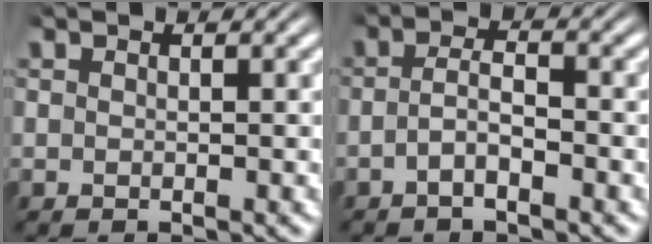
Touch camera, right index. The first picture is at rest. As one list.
[{"total": 2.7, "force": [-1.7, 0.9, 1.9], "torque": [-0.039, -0.008, -0.031]}]